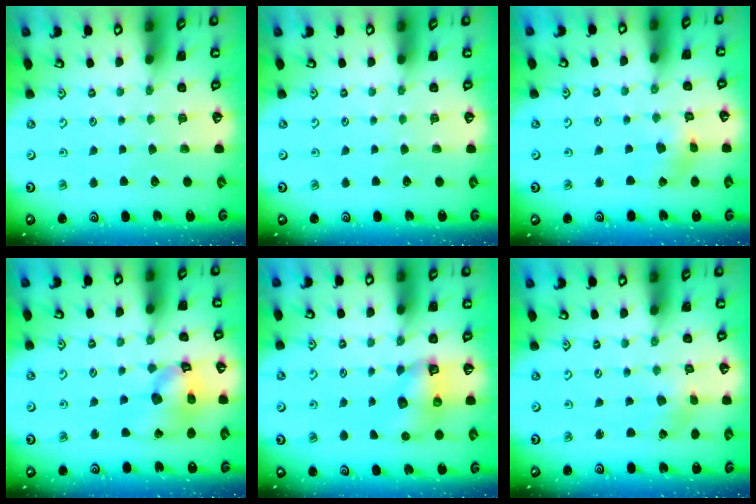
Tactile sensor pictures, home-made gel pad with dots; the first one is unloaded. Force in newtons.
{"total": 0.0}
{"total": 2.5, "press": 2.5, "slide": 0.4}
{"total": 14.2, "press": 14.0, "slide": 2.1}
{"total": 6.3, "press": 6.3, "slide": 0.9}
{"total": 1.1, "press": 1.1, "slide": 0.1}